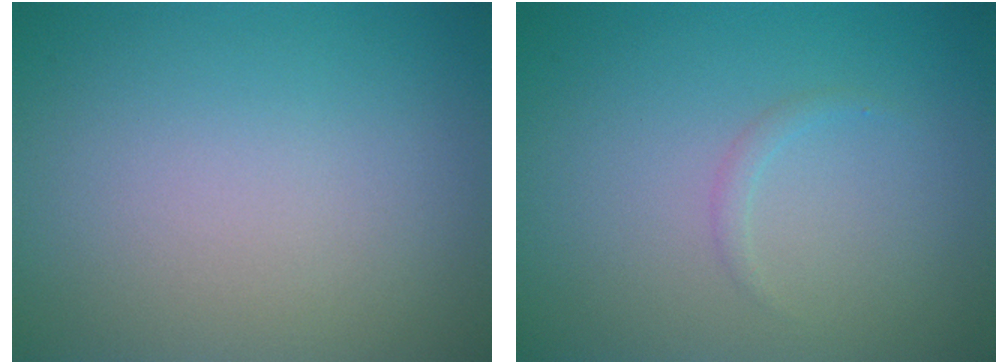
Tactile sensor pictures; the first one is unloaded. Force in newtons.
{"total": 0.7, "press": 0.7, "slide": 0.1}